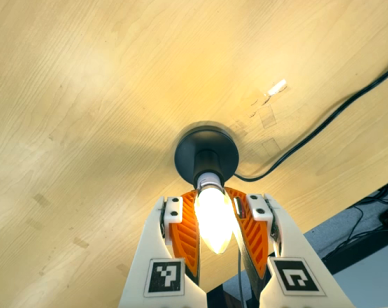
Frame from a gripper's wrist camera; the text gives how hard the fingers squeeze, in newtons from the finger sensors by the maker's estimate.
{"total": 21.1, "left": 18.8, "right": 23.3}